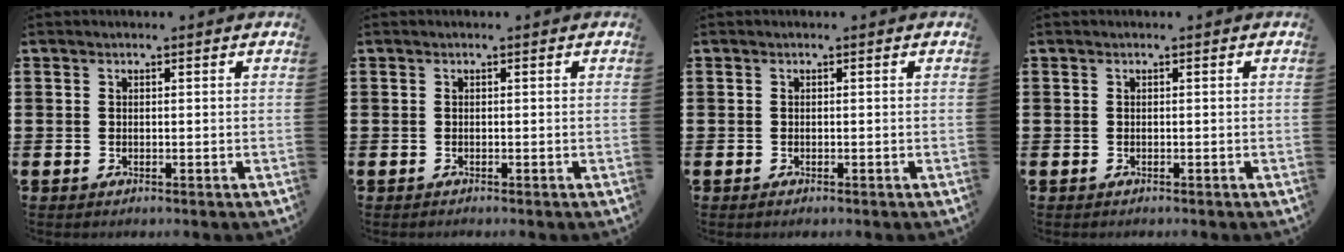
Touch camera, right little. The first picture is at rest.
{"total": 0.0}
{"total": 0.0}
{"total": 0.0}